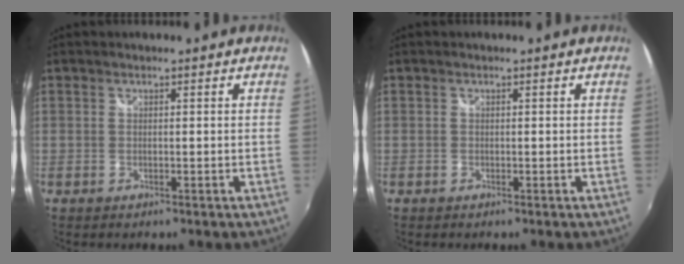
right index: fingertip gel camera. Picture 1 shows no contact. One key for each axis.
{"total": 0.0}